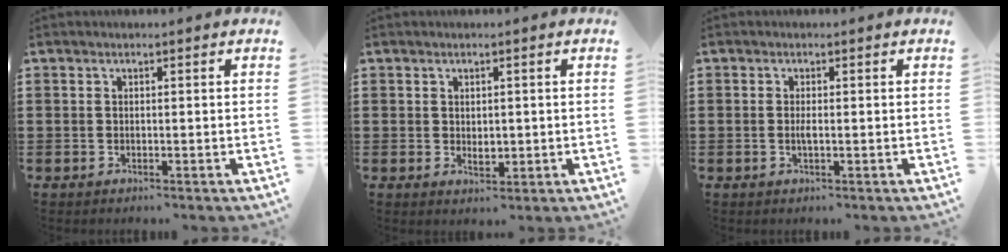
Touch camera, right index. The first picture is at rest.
{"total": 1.8, "force": [0.1, 1.2, 1.4], "torque": [-0.019, 0.000, 0.000]}
{"total": 1.3, "force": [-0.4, 0.1, 1.3], "torque": [-0.025, -0.005, -0.007]}